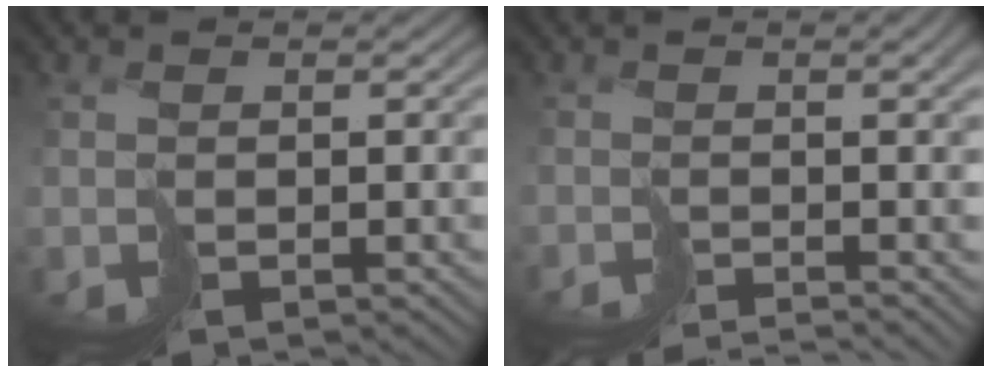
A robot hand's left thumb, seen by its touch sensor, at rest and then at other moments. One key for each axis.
{"total": 4.2, "fx": -2.7, "fy": -0.2, "fz": 3.2, "tx": -0.022, "ty": -0.009, "tz": -0.034}